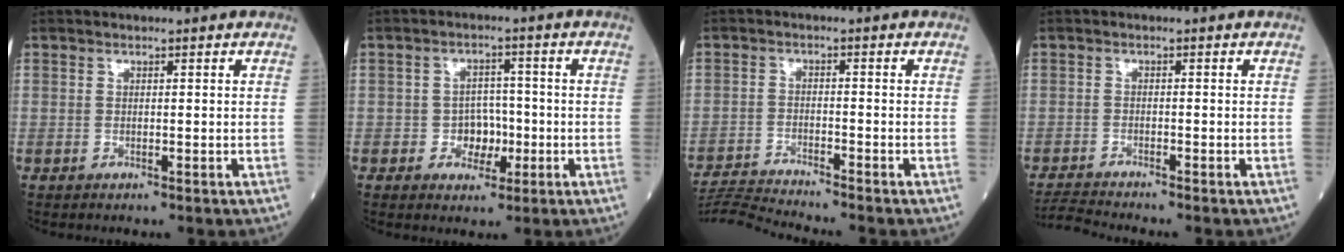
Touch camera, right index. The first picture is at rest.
{"total": 4.3, "force": [-1.2, 3.4, 2.3], "torque": [-0.028, 0.012, -0.017]}
{"total": 7.4, "force": [-7.0, -2.4, 0.8], "torque": [-0.016, -0.011, -0.127]}
{"total": 3.4, "force": [-3.1, -1.5, 0.0], "torque": [-0.011, -0.022, -0.060]}